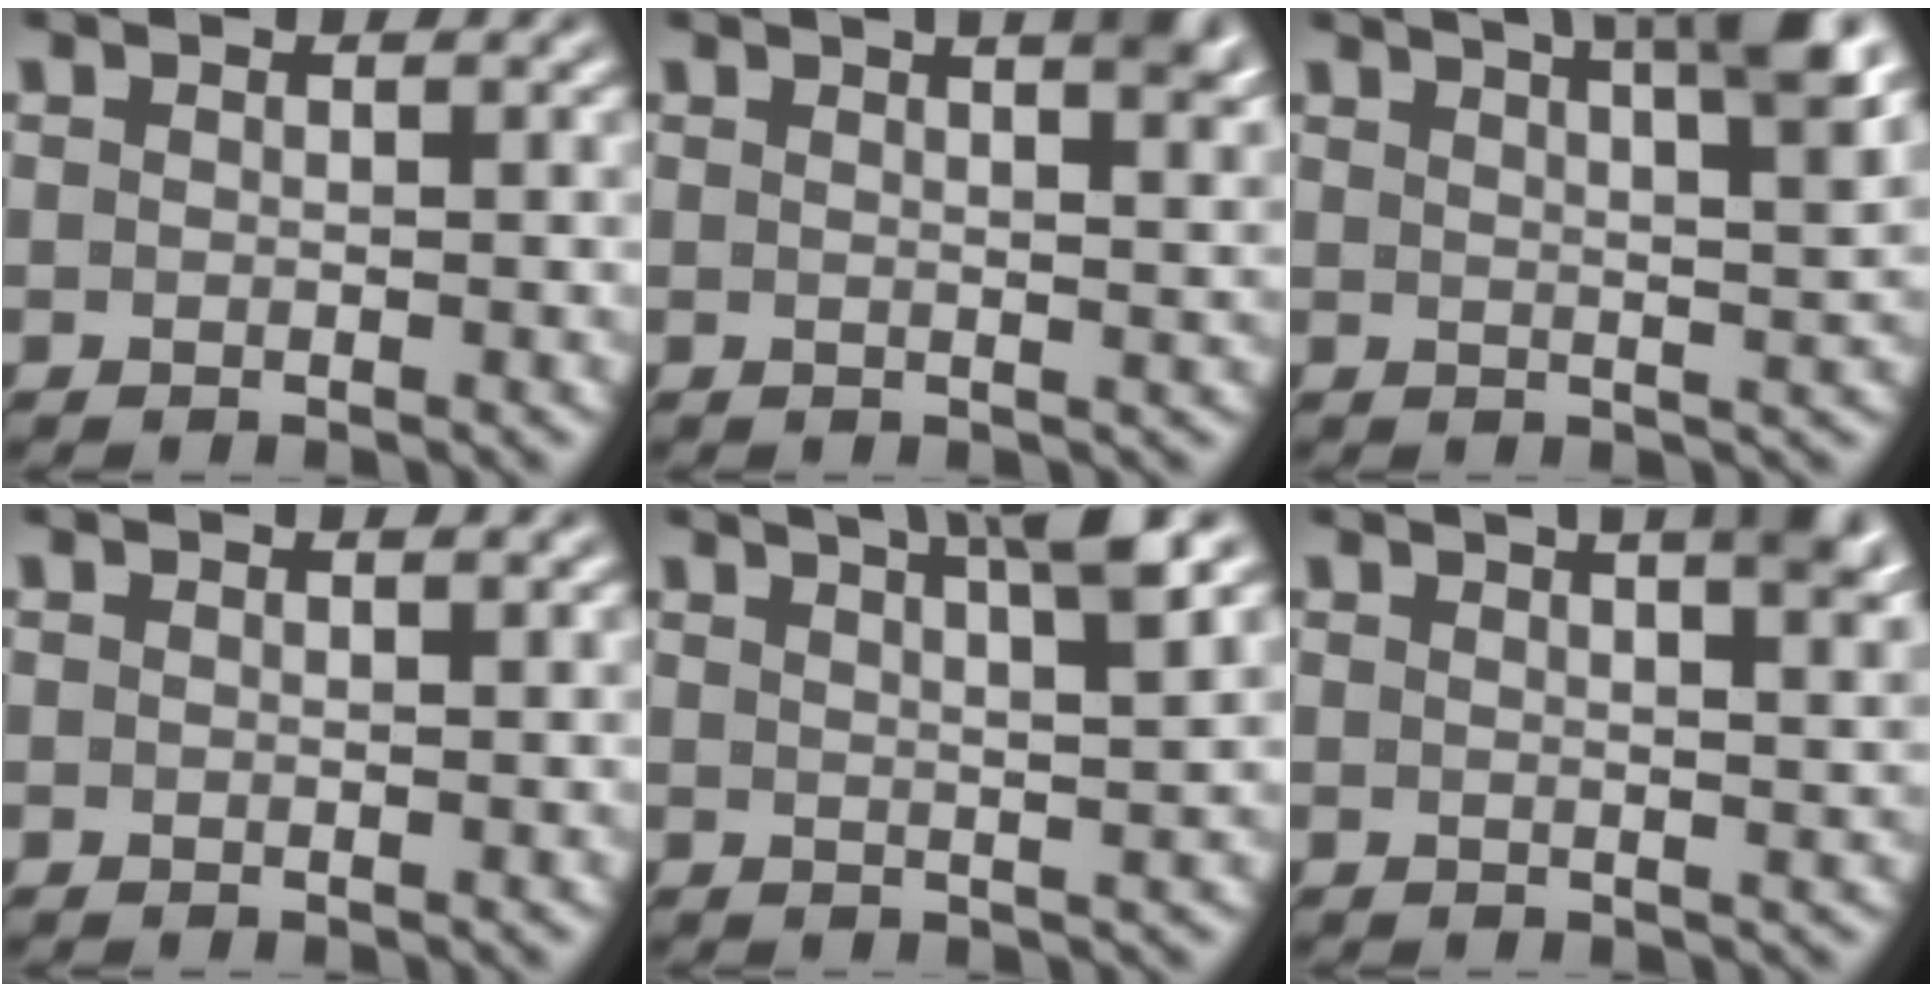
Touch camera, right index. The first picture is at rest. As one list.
[{"total": 6.1, "force": [3.3, 1.3, 4.9], "torque": [-0.044, 0.011, 0.047]}, {"total": 8.8, "force": [5.4, 2.3, 6.5], "torque": [-0.066, 0.020, 0.075]}, {"total": 0.0}, {"total": 6.3, "force": [4.4, 0.9, 4.5], "torque": [-0.052, 0.013, 0.065]}, {"total": 8.8, "force": [4.7, 2.9, 6.9], "torque": [-0.065, 0.023, 0.063]}]